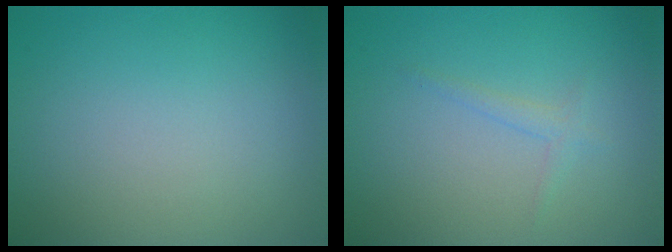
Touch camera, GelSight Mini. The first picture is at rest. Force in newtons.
{"total": 1.0, "press": 1.0, "slide": 0.1}